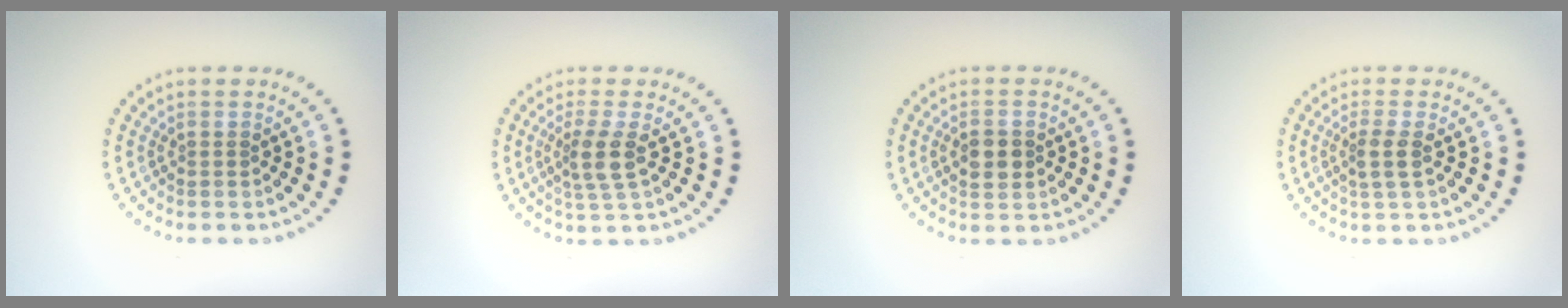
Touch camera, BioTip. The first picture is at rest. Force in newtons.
{"total": 2.7, "press": 2.2, "slide": 1.5}
{"total": 2.8, "press": 2.8, "slide": 0.1}
{"total": 1.8, "press": 1.5, "slide": 1.0}